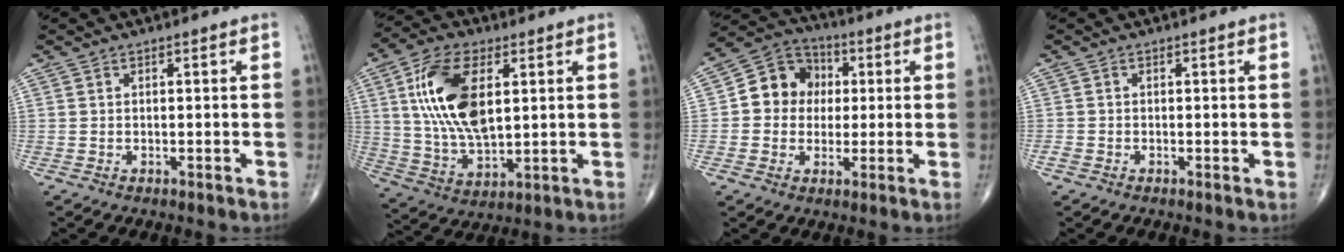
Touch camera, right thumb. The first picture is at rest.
{"total": 16.4, "force": [4.1, 8.2, 13.6], "torque": [-0.259, -0.011, 0.082]}
{"total": 10.4, "force": [1.0, 9.2, 4.8], "torque": [-0.043, 0.020, 0.005]}
{"total": 1.1, "force": [-0.4, 0.7, 0.7], "torque": [-0.011, -0.002, -0.010]}